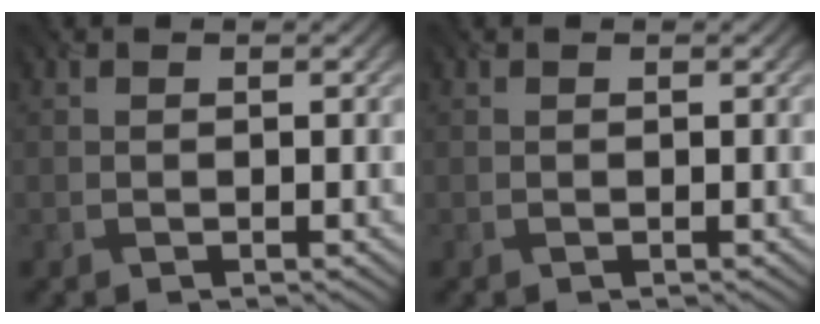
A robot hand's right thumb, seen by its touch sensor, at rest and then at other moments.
{"total": 0.0}